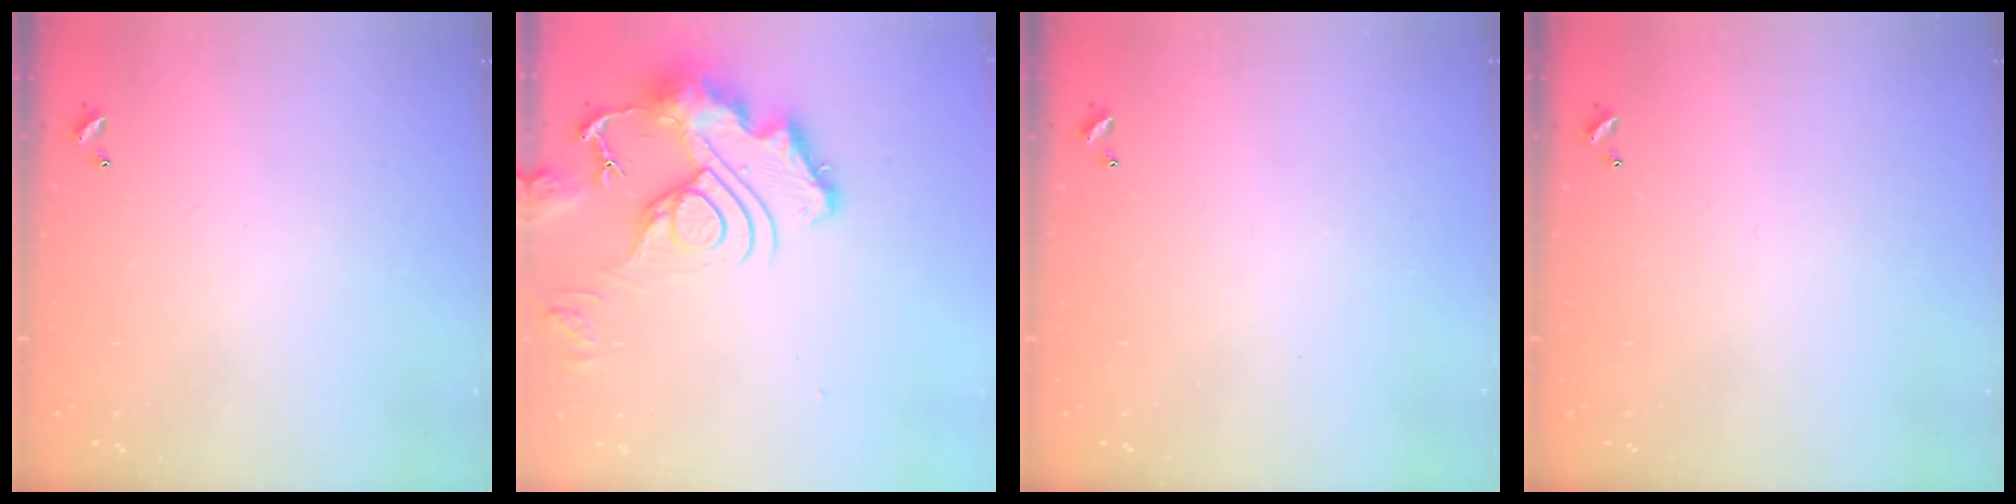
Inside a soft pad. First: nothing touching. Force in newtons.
{"total": 16.4, "press": 16.3, "slide": 1.5}
{"total": 0.0}
{"total": 0.0}